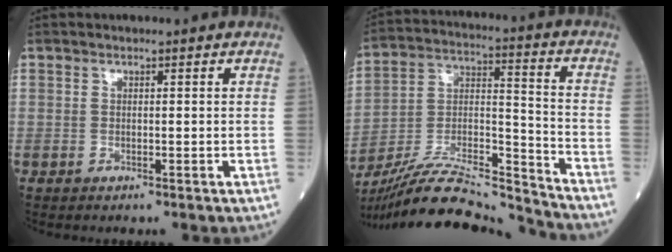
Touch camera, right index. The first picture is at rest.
{"total": 19.7, "force": [-18.9, 0.6, 5.5], "torque": [-0.118, 0.016, -0.326]}